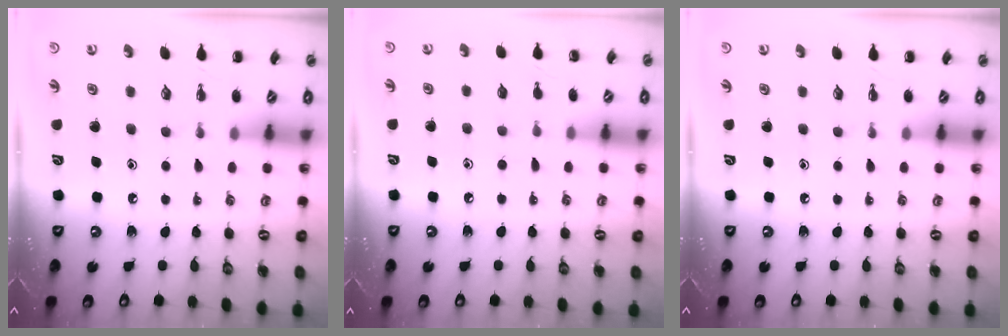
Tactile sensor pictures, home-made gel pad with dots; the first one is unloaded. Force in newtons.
{"total": 3.6, "press": 3.4, "slide": 1.3}
{"total": 0.0}